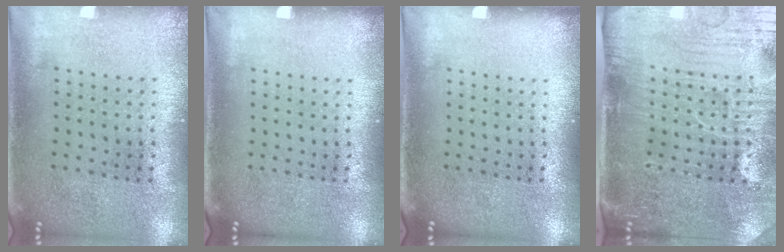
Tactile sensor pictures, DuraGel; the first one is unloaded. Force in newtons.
{"total": 0.0}
{"total": 0.0}
{"total": 5.0, "press": 4.5, "slide": 2.2}